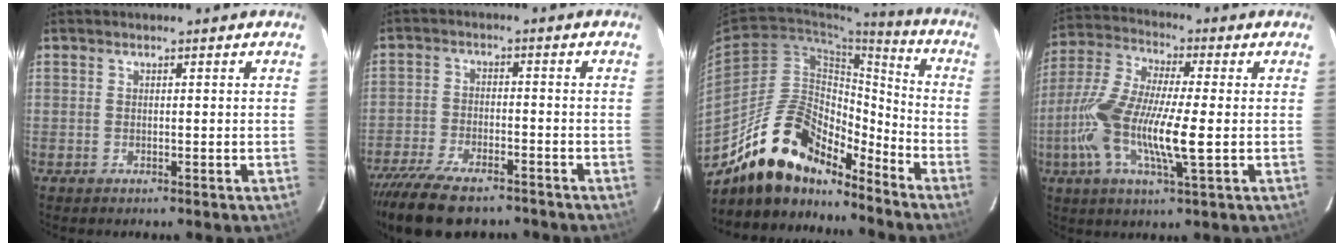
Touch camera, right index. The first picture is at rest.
{"total": 13.8, "force": [-11.1, 4.8, 6.7], "torque": [-0.150, -0.028, -0.189]}
{"total": 18.4, "force": [-14.9, 7.2, 8.0], "torque": [-0.144, 0.026, -0.256]}
{"total": 15.7, "force": [-2.7, 3.2, 15.1], "torque": [-0.307, -0.006, -0.061]}